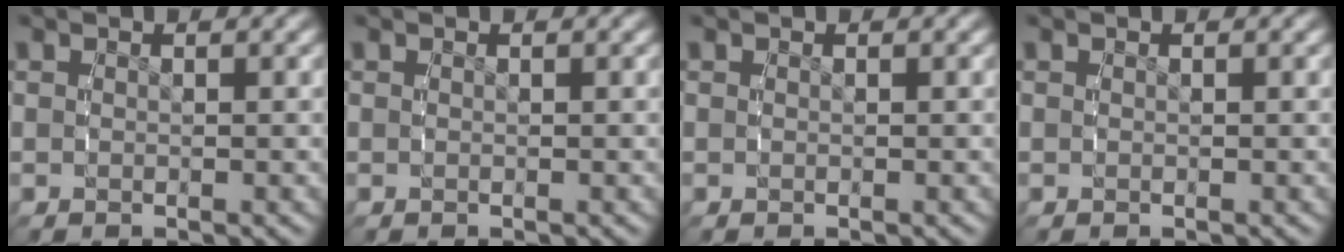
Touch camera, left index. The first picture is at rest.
{"total": 0.0}
{"total": 0.0}
{"total": 0.0}